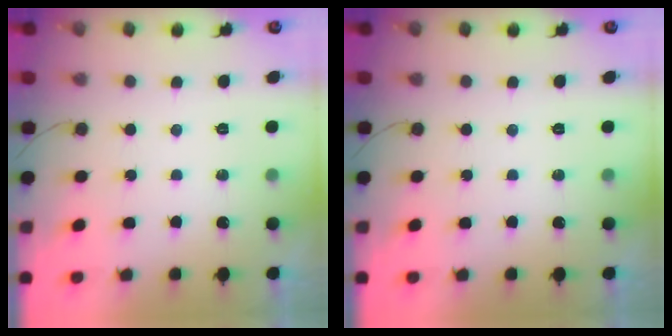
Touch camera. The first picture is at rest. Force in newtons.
{"total": 0.0}